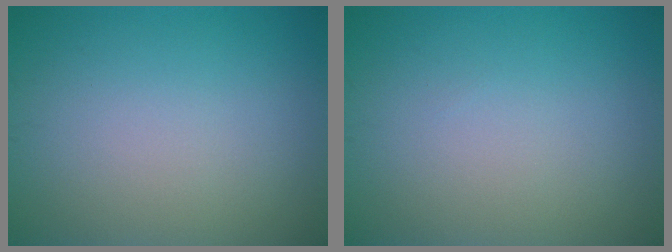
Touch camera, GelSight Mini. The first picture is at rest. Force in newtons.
{"total": 0.0}